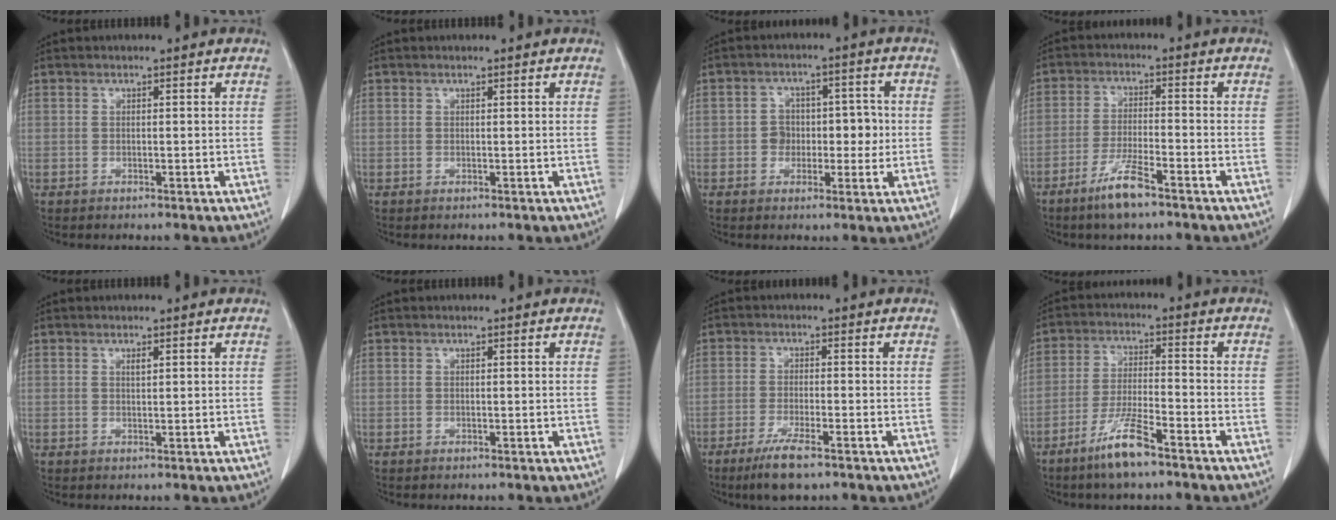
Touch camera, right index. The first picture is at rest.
{"total": 0.0}
{"total": 5.8, "force": [-0.5, 4.4, 3.8], "torque": [-0.043, 0.029, -0.004]}
{"total": 6.6, "force": [-4.5, 0.6, 4.8], "torque": [-0.099, -0.009, -0.083]}
{"total": 0.7, "force": [0.4, 0.1, 0.6], "torque": [-0.013, -0.001, 0.008]}
{"total": 0.0}
{"total": 6.1, "force": [-4.1, 0.7, 4.5], "torque": [-0.088, -0.015, -0.069]}
{"total": 7.9, "force": [-5.4, 0.7, 5.6], "torque": [-0.116, -0.013, -0.104]}